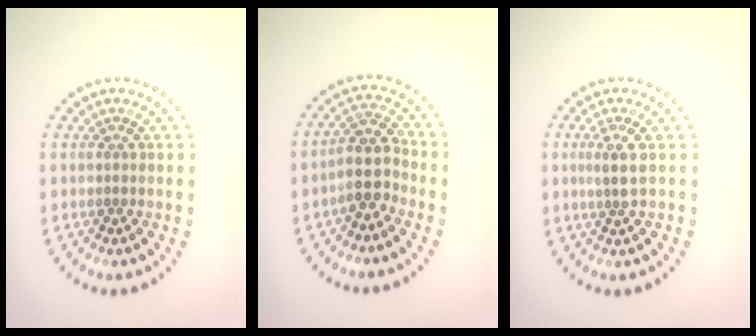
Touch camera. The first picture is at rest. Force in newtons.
{"total": 3.2, "press": 2.7, "slide": 1.7}
{"total": 1.9, "press": 1.6, "slide": 1.1}